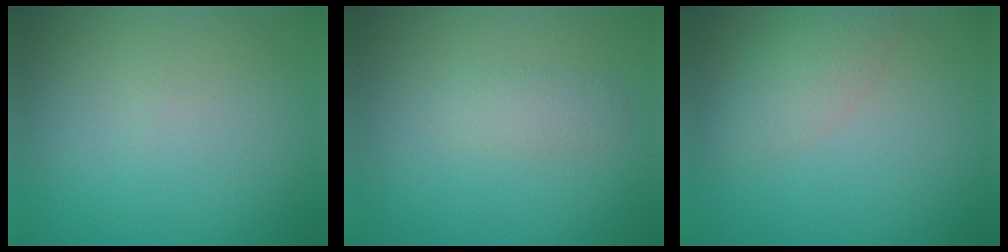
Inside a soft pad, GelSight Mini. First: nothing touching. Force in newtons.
{"total": 1.5, "press": 1.5, "slide": 0.1}
{"total": 2.8, "press": 2.8, "slide": 0.1}